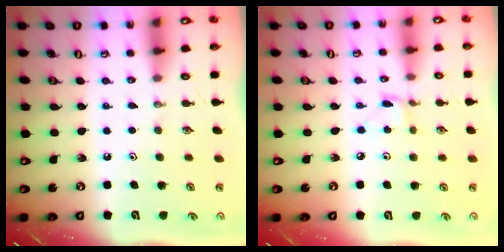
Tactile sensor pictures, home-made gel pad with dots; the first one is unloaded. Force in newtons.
{"total": 2.8, "press": 2.8, "slide": 0.3}